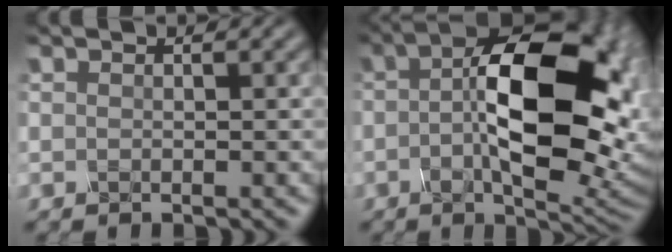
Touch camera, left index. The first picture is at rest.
{"total": 14.7, "force": [-0.1, 6.6, 13.2], "torque": [-0.199, 0.013, -0.010]}